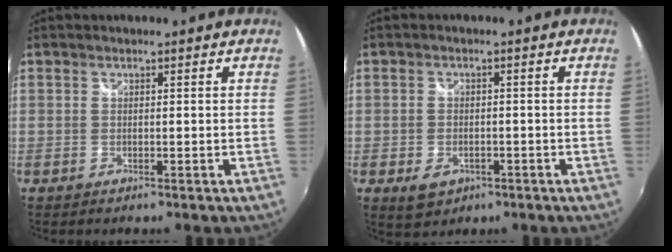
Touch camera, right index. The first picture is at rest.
{"total": 5.0, "force": [-2.3, 3.5, 2.6], "torque": [-0.060, -0.004, -0.031]}